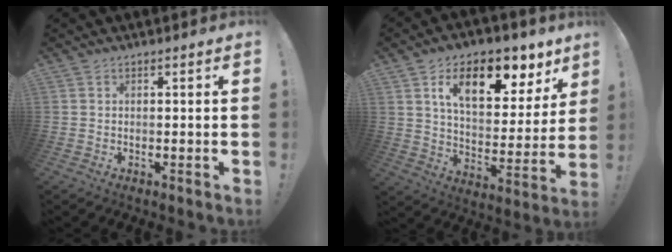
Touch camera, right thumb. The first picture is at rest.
{"total": 16.7, "force": [9.3, 7.7, 11.6], "torque": [-0.179, -0.049, 0.153]}